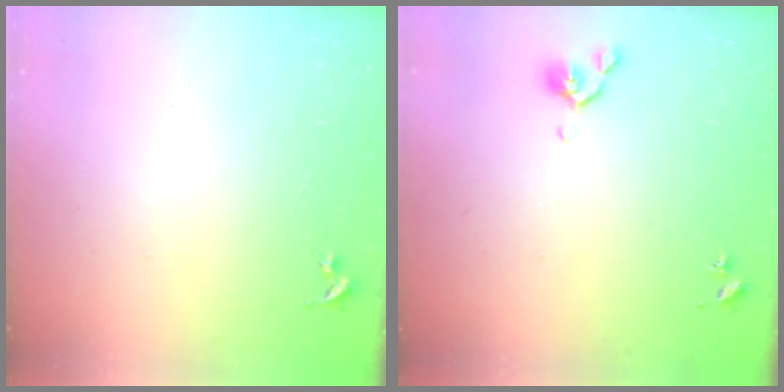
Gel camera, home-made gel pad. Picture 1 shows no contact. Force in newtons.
{"total": 5.2, "press": 5.1, "slide": 0.7}